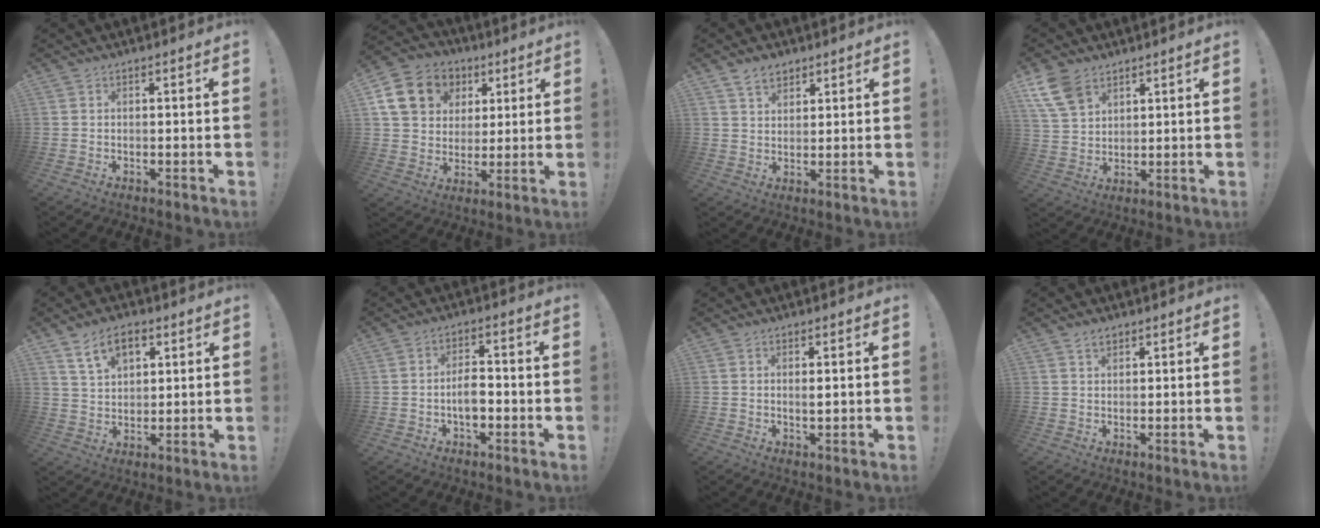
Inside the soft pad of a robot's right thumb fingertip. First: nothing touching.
{"total": 15.8, "force": [5.9, 12.9, 7.0], "torque": [-0.093, -0.016, 0.128]}
{"total": 5.4, "force": [3.8, 3.3, 2.0], "torque": [-0.035, -0.016, 0.071]}
{"total": 10.3, "force": [6.4, 6.4, 4.9], "torque": [-0.099, -0.023, 0.128]}
{"total": 10.2, "force": [5.4, 6.1, 6.2], "torque": [-0.100, -0.010, 0.101]}
{"total": 5.9, "force": [-1.6, 3.9, 4.2], "torque": [-0.061, 0.005, -0.032]}
{"total": 1.6, "force": [0.3, 0.3, 1.6], "torque": [-0.022, -0.006, 0.003]}
{"total": 2.2, "force": [1.6, 1.2, 1.0], "torque": [-0.012, -0.005, 0.028]}